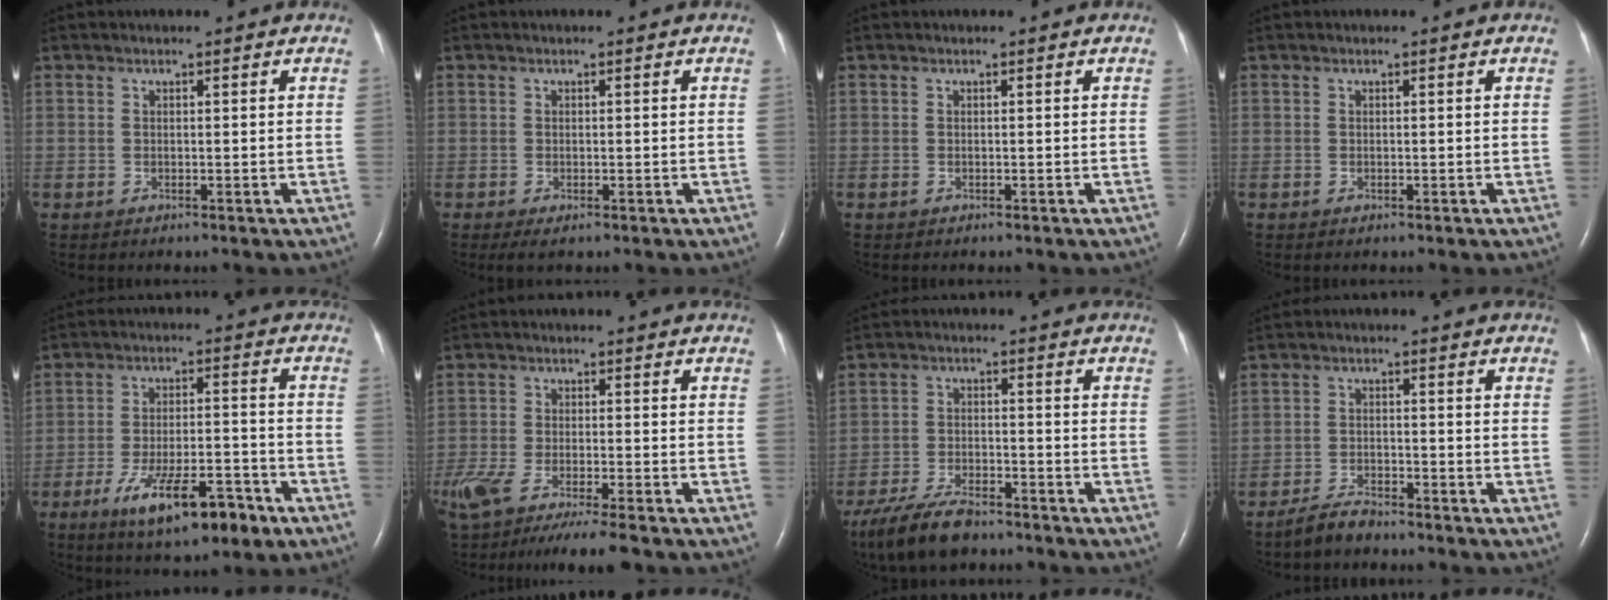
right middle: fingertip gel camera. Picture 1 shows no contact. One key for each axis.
{"total": 1.7, "fx": -0.8, "fy": 0.5, "fz": 1.4, "tx": -0.027, "ty": -0.006, "tz": -0.008}
{"total": 0.0}
{"total": 0.0}
{"total": 12.9, "fx": -7.4, "fy": 3.4, "fz": 10.0, "tx": -0.169, "ty": -0.006, "tz": -0.112}
{"total": 15.2, "fx": -11.6, "fy": 2.6, "fz": 9.4, "tx": -0.205, "ty": -0.035, "tz": -0.194}
{"total": 9.3, "fx": -7.4, "fy": 2.6, "fz": 4.9, "tx": -0.100, "ty": -0.022, "tz": -0.136}
{"total": 3.6, "fx": -3.3, "fy": 0.6, "fz": 1.1, "tx": -0.029, "ty": -0.008, "tz": -0.062}